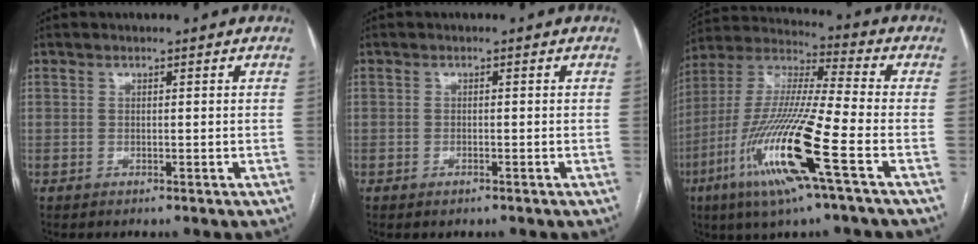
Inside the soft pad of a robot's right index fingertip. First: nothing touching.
{"total": 0.8, "force": [-0.6, 0.3, 0.5], "torque": [-0.010, -0.001, -0.005]}
{"total": 18.7, "force": [-7.6, 0.5, 17.0], "torque": [-0.366, -0.026, -0.149]}